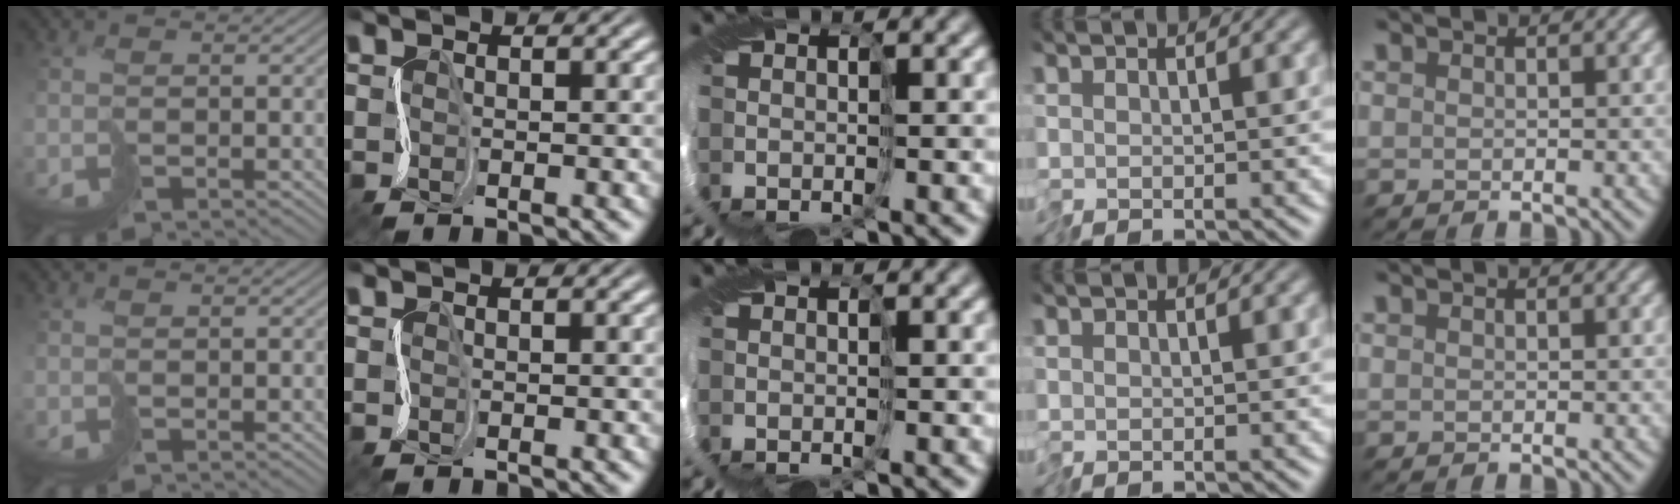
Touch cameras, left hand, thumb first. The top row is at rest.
{}